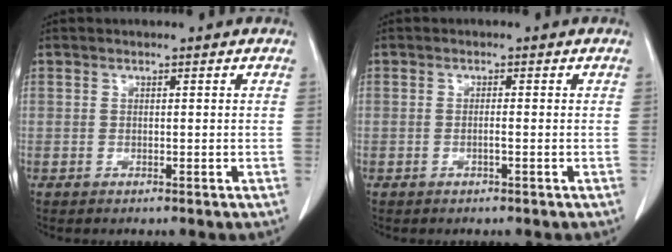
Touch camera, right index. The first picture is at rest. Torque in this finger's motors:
{"motor_torque": [-0.03, -0.02, 0.01, -0.01]}